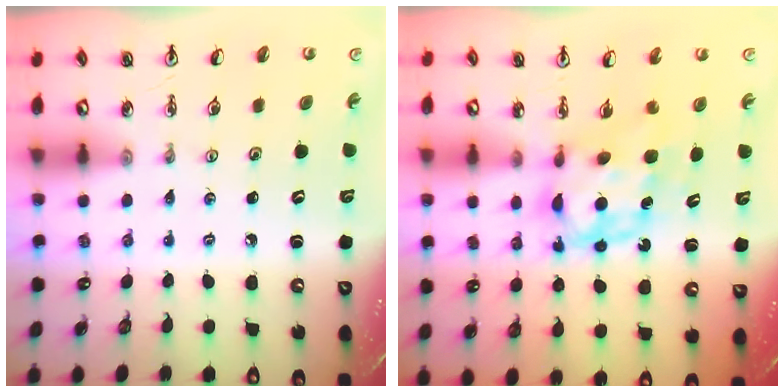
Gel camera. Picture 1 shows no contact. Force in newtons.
{"total": 7.1, "press": 7.1, "slide": 0.4}